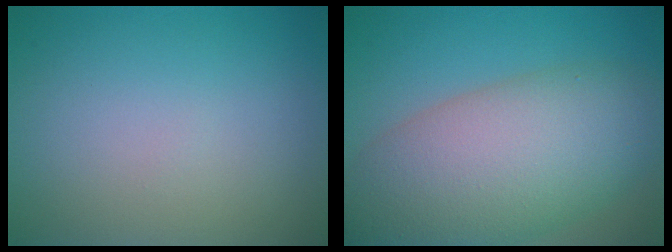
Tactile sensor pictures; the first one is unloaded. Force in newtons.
{"total": 10.8, "press": 10.8, "slide": 0.5}